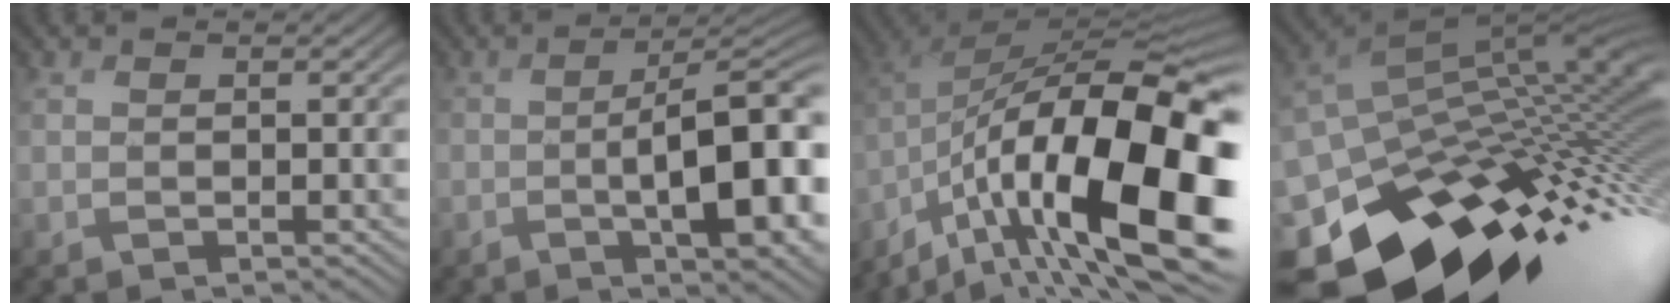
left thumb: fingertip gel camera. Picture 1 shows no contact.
{"total": 12.4, "force": [-2.9, 3.9, 11.3], "torque": [-0.150, -0.008, -0.027]}
{"total": 19.1, "force": [-8.4, 7.9, 15.3], "torque": [-0.284, -0.014, -0.135]}
{"total": 15.6, "force": [-7.6, 8.9, 10.3], "torque": [-0.219, -0.013, -0.115]}